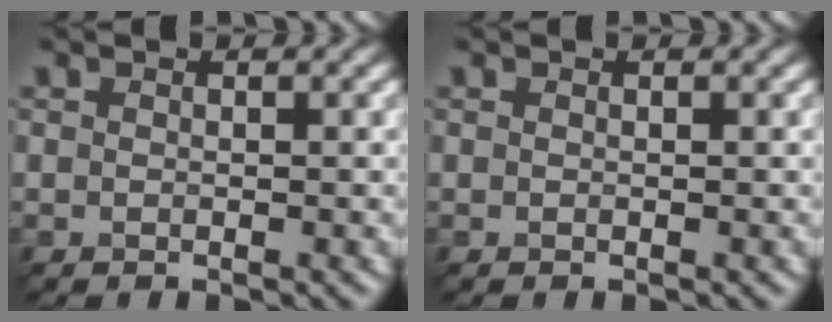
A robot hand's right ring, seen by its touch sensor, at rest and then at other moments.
{"total": 0.0}